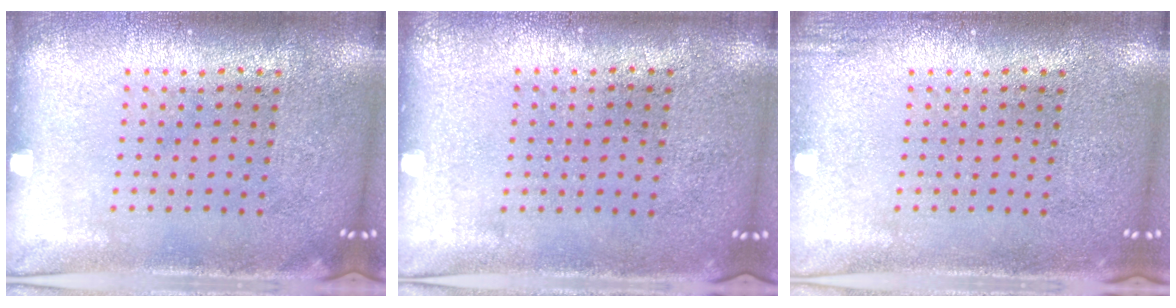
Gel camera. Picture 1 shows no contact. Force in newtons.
{"total": 0.0}
{"total": 0.9, "press": 0.9, "slide": 0.1}